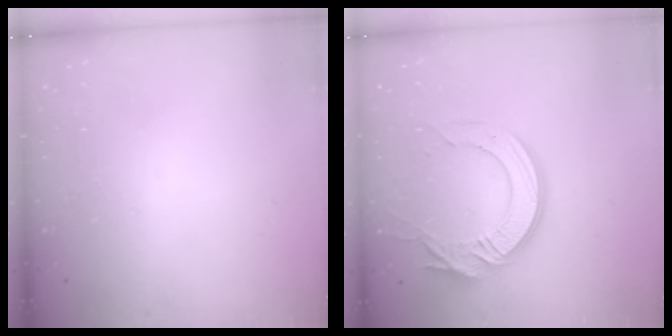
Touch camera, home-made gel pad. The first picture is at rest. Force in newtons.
{"total": 16.4, "press": 16.4, "slide": 1.2}